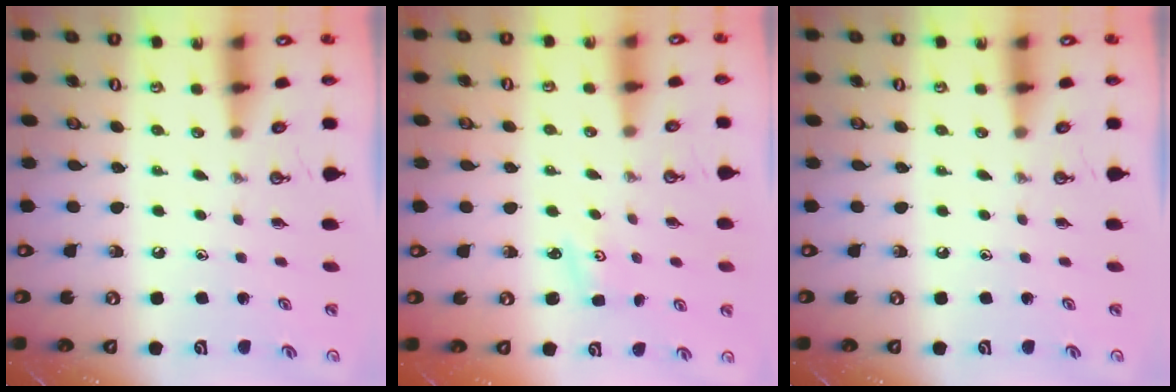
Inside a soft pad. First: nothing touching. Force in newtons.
{"total": 2.0, "press": 2.0, "slide": 0.3}
{"total": 0.0}